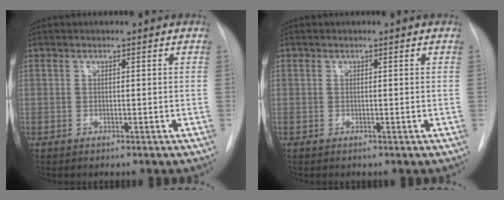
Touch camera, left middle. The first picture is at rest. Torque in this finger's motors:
{"motor_torque": [-0.09, 0.16, 0.01, -0.01]}